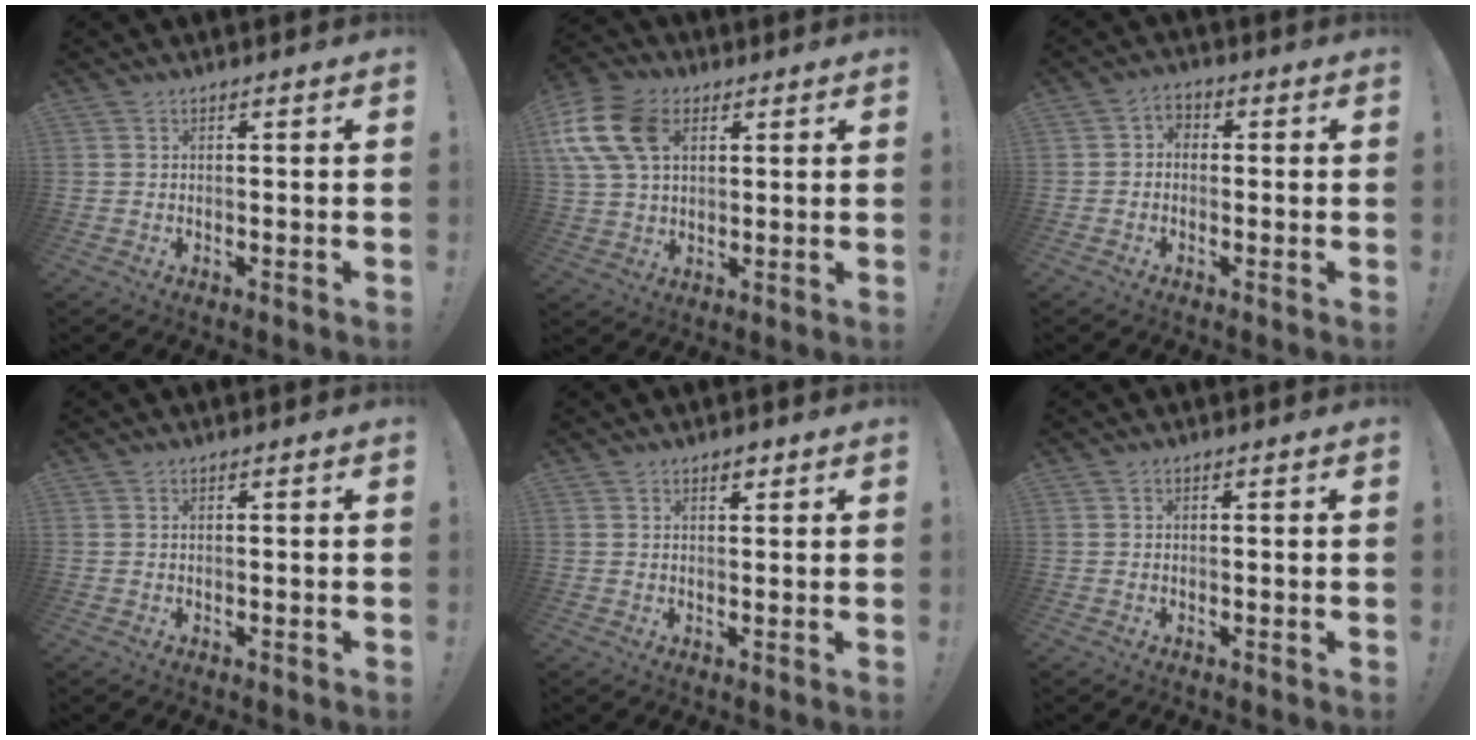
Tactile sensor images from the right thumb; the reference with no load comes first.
{"total": 15.8, "force": [5.3, 10.7, 10.4], "torque": [-0.207, -0.011, 0.104]}
{"total": 2.8, "force": [-0.8, 2.3, 1.5], "torque": [-0.027, 0.010, -0.013]}
{"total": 0.0}
{"total": 1.7, "force": [1.2, 0.9, 0.8], "torque": [0.006, -0.008, 0.016]}
{"total": 0.0}